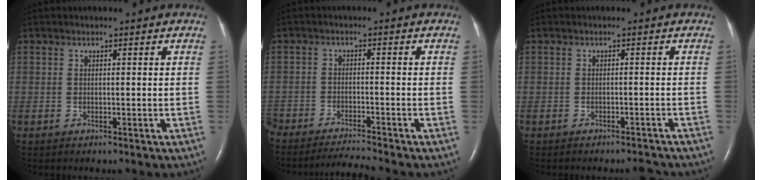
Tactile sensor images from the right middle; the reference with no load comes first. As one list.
[{"total": 5.5, "force": [-5.3, -1.1, 1.2], "torque": [-0.019, -0.013, -0.095]}, {"total": 2.5, "force": [-2.5, 0.0, 0.6], "torque": [-0.008, -0.004, -0.027]}]